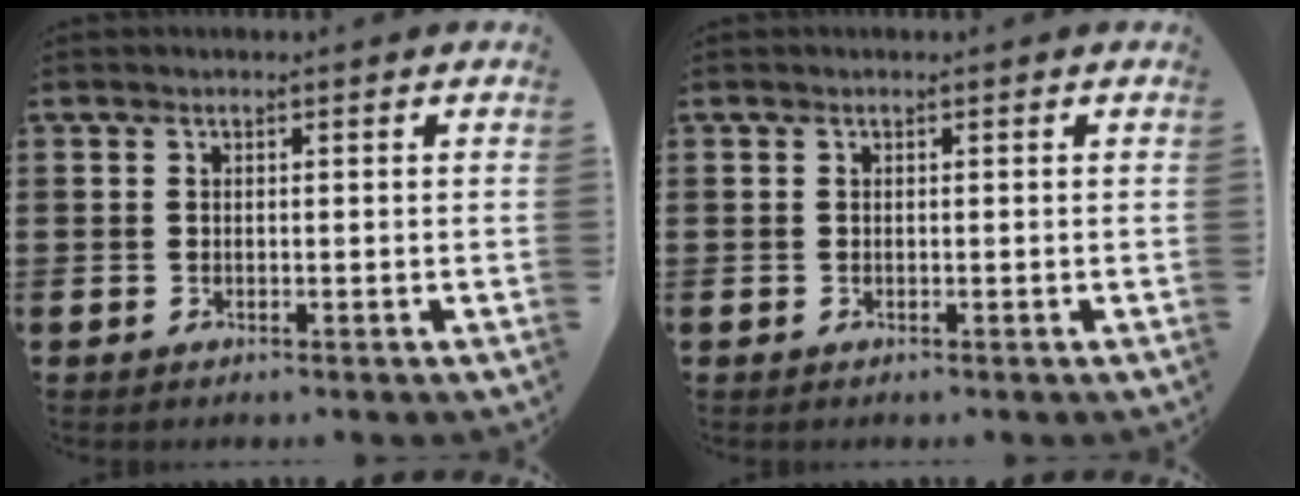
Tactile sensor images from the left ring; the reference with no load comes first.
{"total": 0.0}